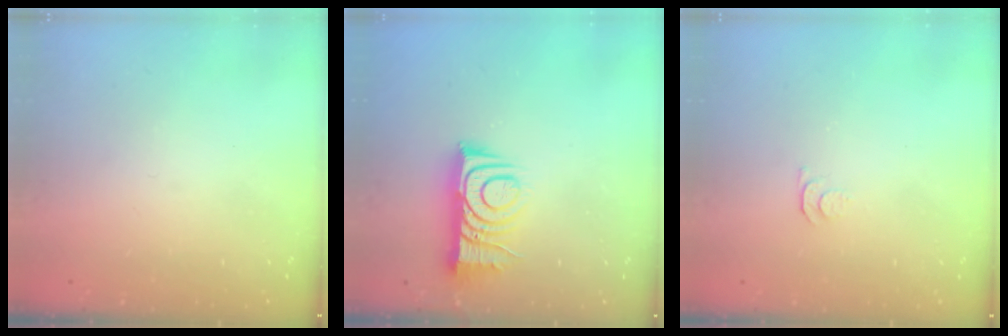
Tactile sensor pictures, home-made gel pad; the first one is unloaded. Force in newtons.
{"total": 9.6, "press": 9.6, "slide": 0.7}
{"total": 3.8, "press": 3.7, "slide": 0.7}